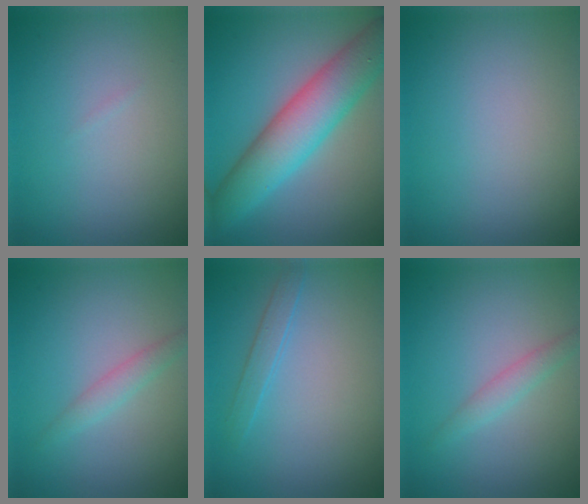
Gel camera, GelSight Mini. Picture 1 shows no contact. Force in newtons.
{"total": 7.5, "press": 7.5, "slide": 0.1}
{"total": 0.0}
{"total": 1.5, "press": 1.5, "slide": 0.1}
{"total": 1.3, "press": 1.3, "slide": 0.1}
{"total": 1.5, "press": 1.5, "slide": 0.1}